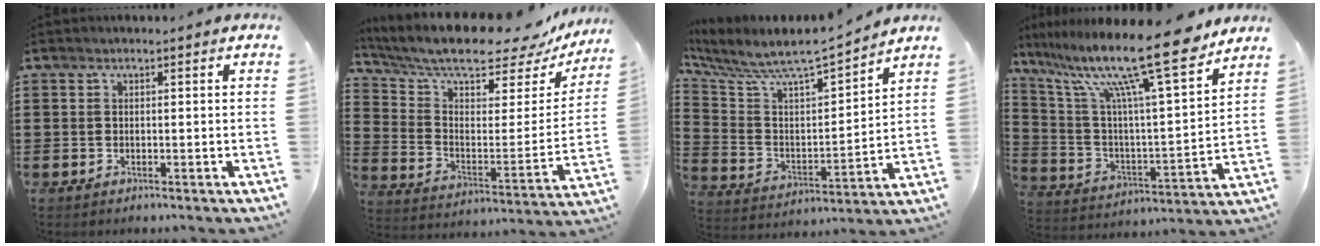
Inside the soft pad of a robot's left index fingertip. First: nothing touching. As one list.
[{"total": 10.4, "force": [8.9, 2.1, 4.9], "torque": [-0.128, -0.059, 0.151]}, {"total": 6.6, "force": [5.9, 0.9, 2.8], "torque": [-0.086, -0.053, 0.093]}, {"total": 16.6, "force": [12.8, 1.4, 10.6], "torque": [-0.217, -0.078, 0.208]}]